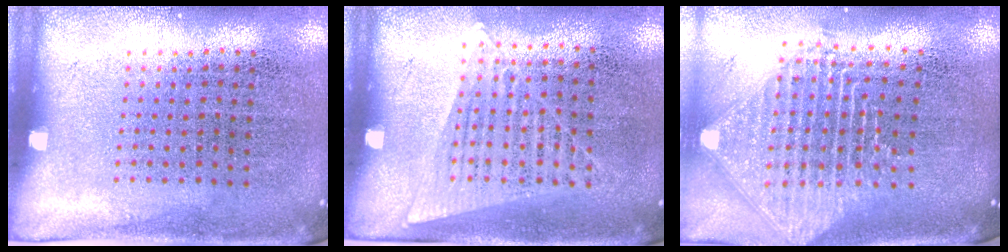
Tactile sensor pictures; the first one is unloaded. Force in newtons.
{"total": 1.2, "press": 1.1, "slide": 0.5}
{"total": 2.4, "press": 1.9, "slide": 1.5}